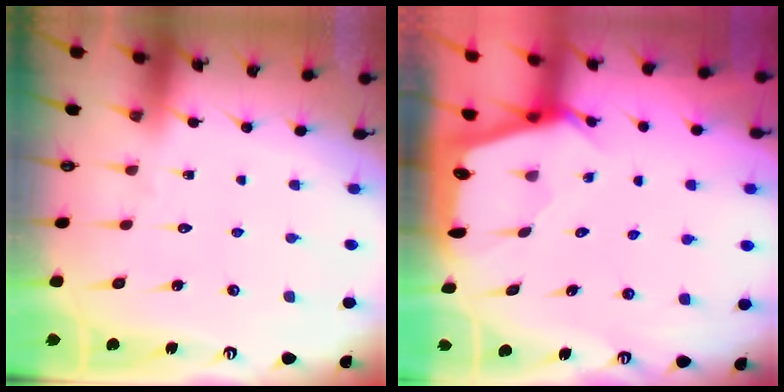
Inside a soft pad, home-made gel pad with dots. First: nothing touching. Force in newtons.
{"total": 2.2, "press": 2.2, "slide": 0.3}